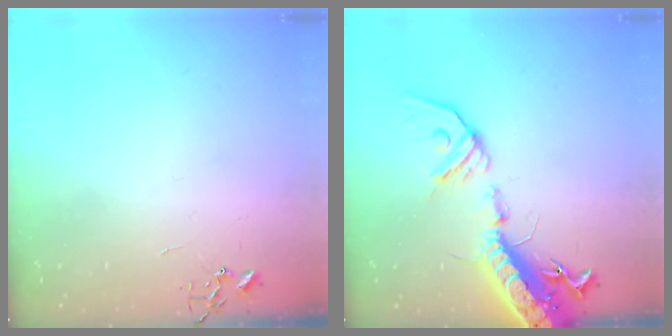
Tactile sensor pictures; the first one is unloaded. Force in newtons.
{"total": 20.4, "press": 19.9, "slide": 4.3}